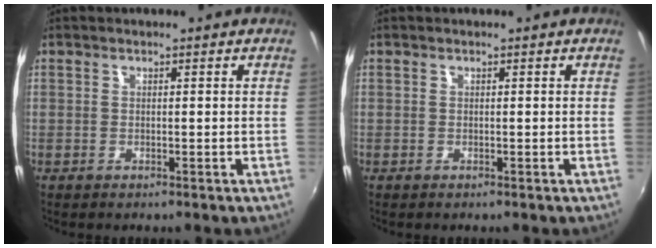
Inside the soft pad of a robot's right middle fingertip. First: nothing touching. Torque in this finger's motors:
{"motor_torque": [-0.02, -0.01, 0.00, 0.00]}